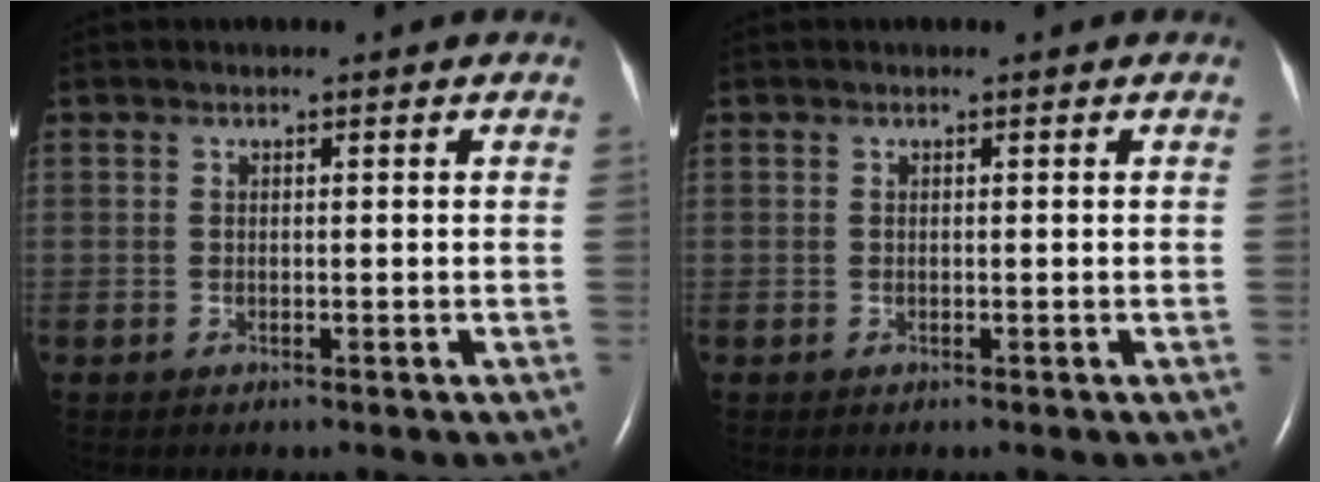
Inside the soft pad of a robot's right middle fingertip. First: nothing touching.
{"total": 0.0}